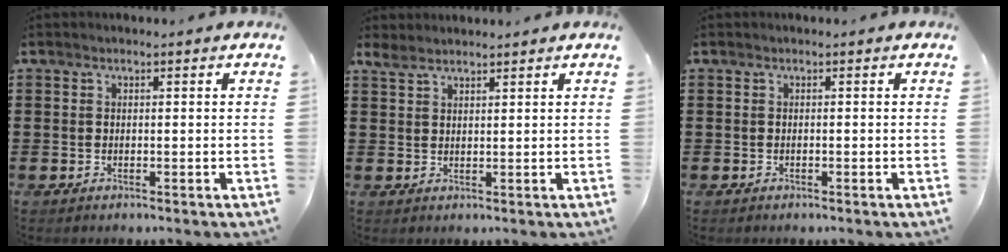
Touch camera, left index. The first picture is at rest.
{"total": 2.6, "force": [2.3, 0.9, 0.9], "torque": [-0.024, 0.002, 0.044]}
{"total": 0.0}